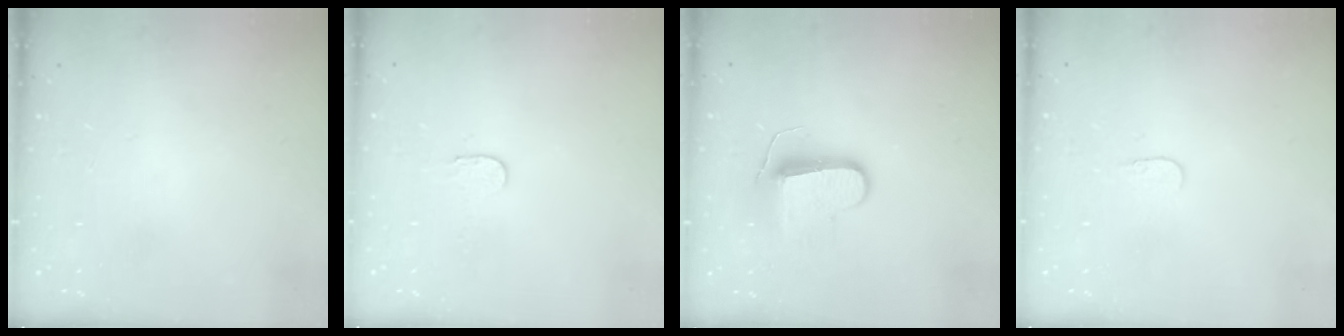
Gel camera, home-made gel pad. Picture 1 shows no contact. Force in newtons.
{"total": 2.3, "press": 2.3, "slide": 0.2}
{"total": 9.1, "press": 9.1, "slide": 0.3}
{"total": 3.6, "press": 3.6, "slide": 0.3}